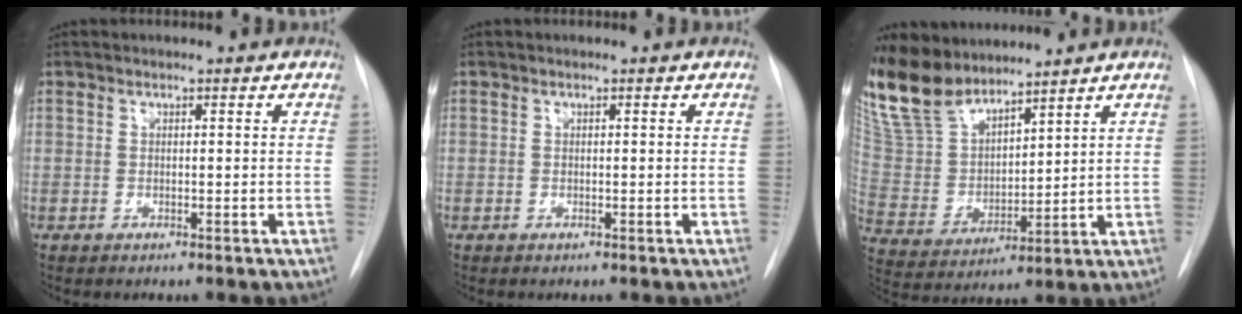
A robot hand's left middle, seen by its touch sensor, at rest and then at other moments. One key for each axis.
{"total": 0.0}
{"total": 13.2, "fx": 11.5, "fy": 4.1, "fz": 4.9, "tx": -0.109, "ty": 0.006, "tz": 0.240}